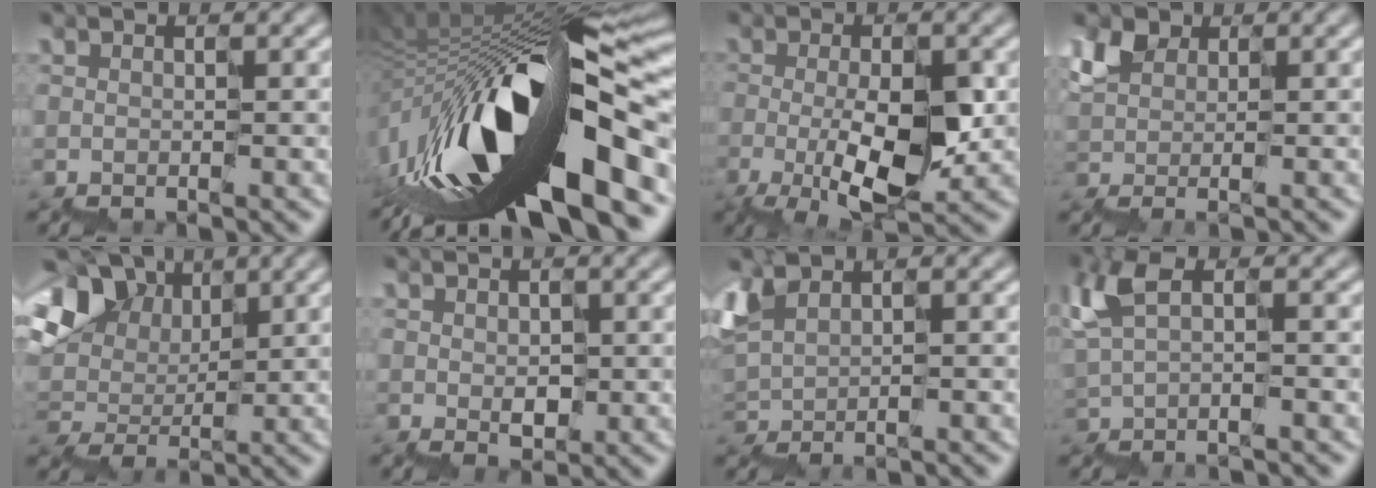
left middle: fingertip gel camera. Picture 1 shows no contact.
{"total": 16.7, "force": [-5.0, 6.0, 14.7], "torque": [-0.230, 0.025, -0.088]}
{"total": 6.1, "force": [-0.8, 2.1, 5.6], "torque": [-0.099, -0.004, -0.013]}
{"total": 2.7, "force": [0.6, 2.1, 1.6], "torque": [-0.026, 0.011, 0.009]}
{"total": 8.9, "force": [4.6, 5.9, 4.8], "torque": [-0.093, 0.034, 0.065]}
{"total": 2.1, "force": [0.1, 1.8, 1.1], "torque": [-0.020, 0.005, 0.009]}
{"total": 2.2, "force": [1.0, 1.4, 1.5], "torque": [-0.043, 0.000, 0.015]}
{"total": 3.8, "force": [-0.4, 1.2, 3.6], "torque": [-0.080, 0.000, -0.009]}